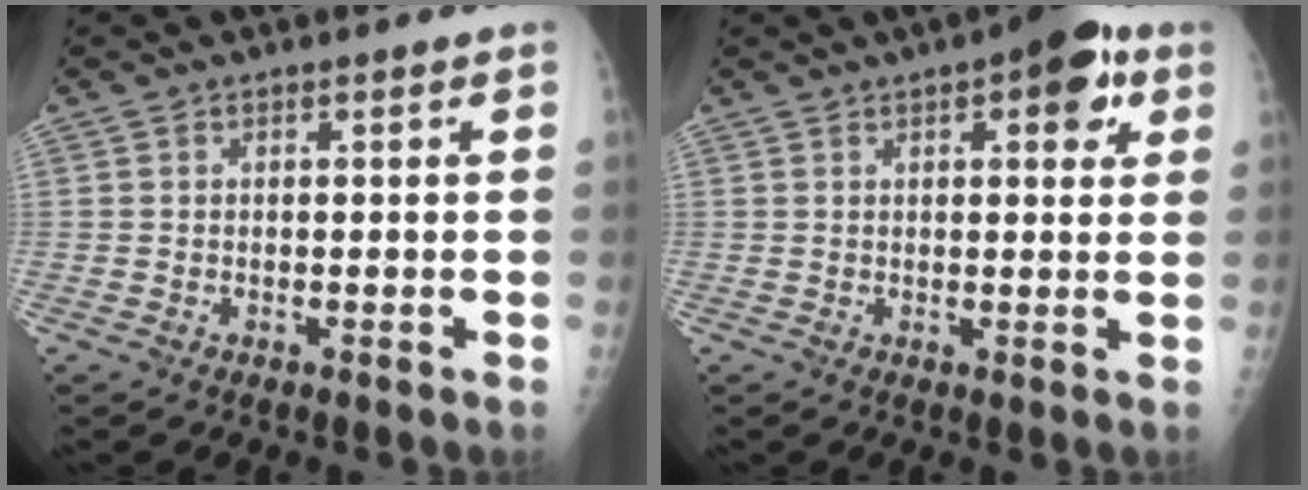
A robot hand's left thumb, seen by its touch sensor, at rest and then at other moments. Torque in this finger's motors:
{"motor_torque": [1.62, 0.95, 0.66, -0.35, 0.01]}